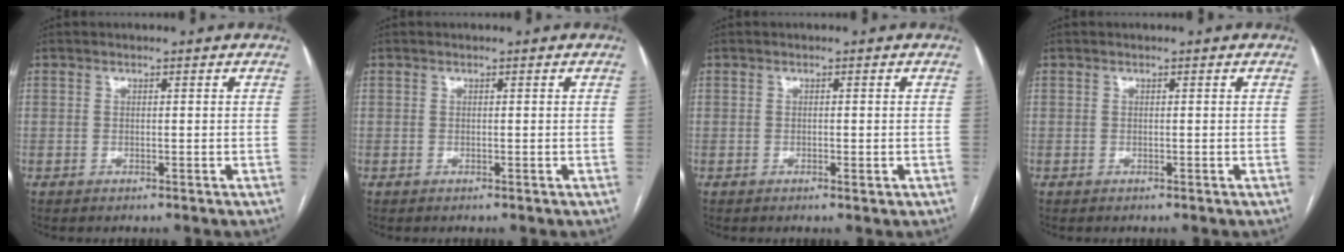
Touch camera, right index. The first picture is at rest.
{"total": 0.0}
{"total": 0.7, "force": [-0.3, 0.2, 0.6], "torque": [-0.012, -0.001, -0.002]}
{"total": 0.0}